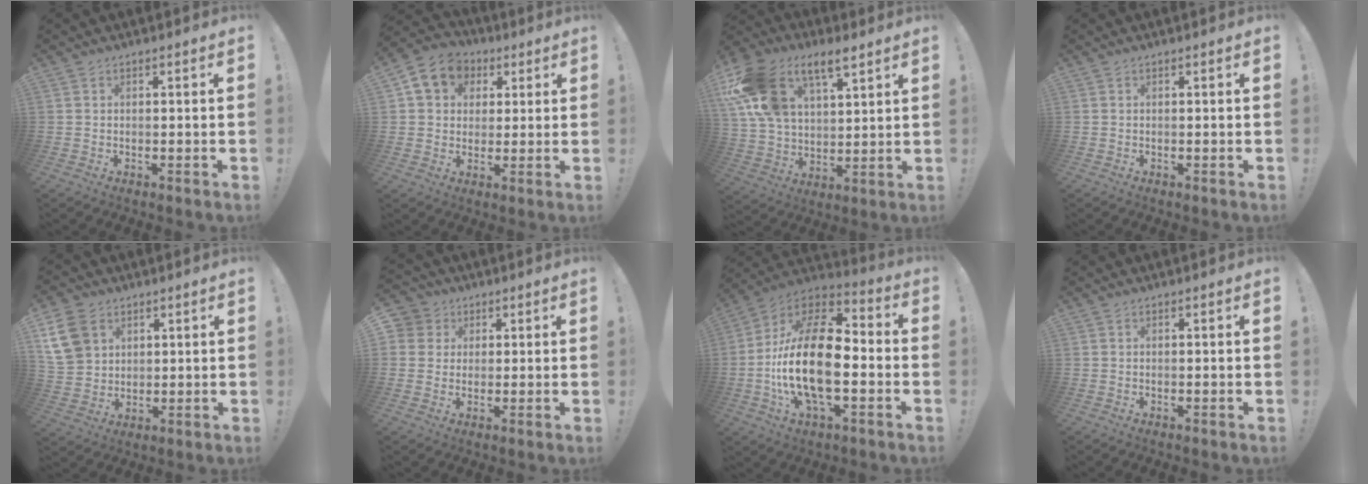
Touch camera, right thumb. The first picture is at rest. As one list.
[{"total": 11.1, "force": [3.9, 9.4, 4.6], "torque": [-0.070, -0.005, 0.082]}, {"total": 18.4, "force": [10.0, 11.2, 10.6], "torque": [-0.211, -0.042, 0.190]}, {"total": 0.0}, {"total": 12.3, "force": [6.0, 9.2, 5.4], "torque": [-0.104, -0.018, 0.121]}, {"total": 5.4, "force": [2.0, 5.0, 1.0], "torque": [-0.018, -0.012, 0.034]}, {"total": 23.4, "force": [-3.3, 11.0, 20.3], "torque": [-0.399, 0.013, -0.058]}, {"total": 0.0}]